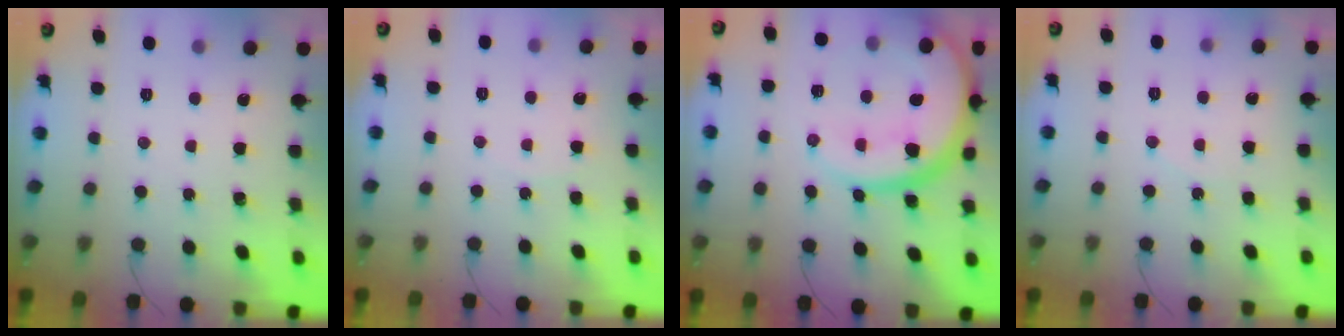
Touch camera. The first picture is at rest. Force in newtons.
{"total": 5.5, "press": 5.5, "slide": 0.5}
{"total": 20.8, "press": 20.7, "slide": 2.0}
{"total": 4.9, "press": 4.8, "slide": 0.4}